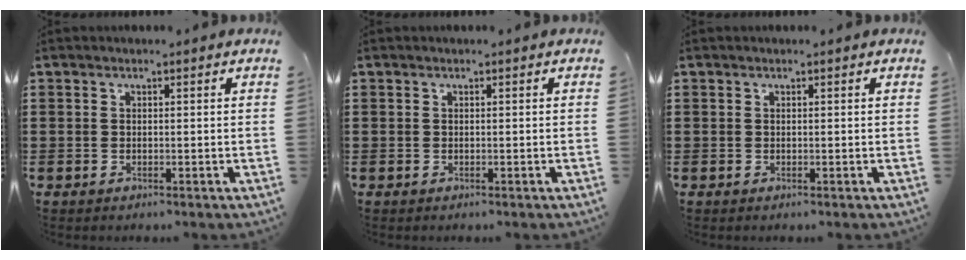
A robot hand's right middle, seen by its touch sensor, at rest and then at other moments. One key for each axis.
{"total": 0.0}
{"total": 0.0}